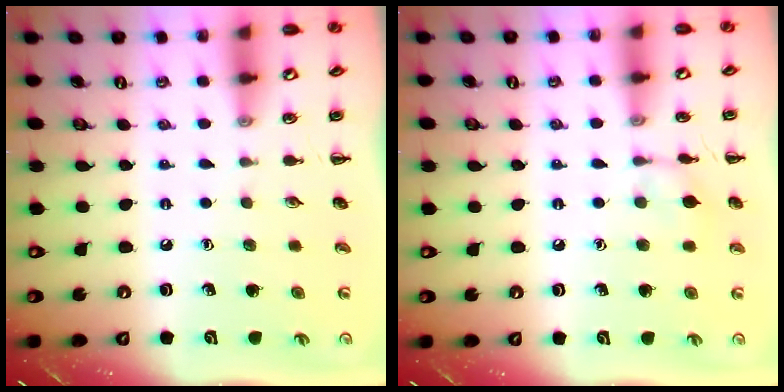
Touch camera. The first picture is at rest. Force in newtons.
{"total": 7.7, "press": 7.4, "slide": 1.9}